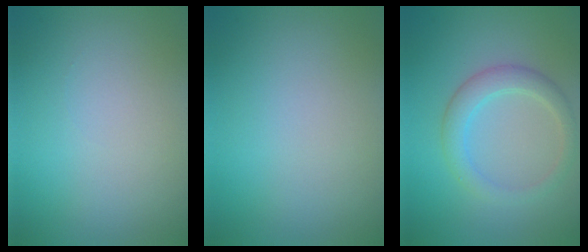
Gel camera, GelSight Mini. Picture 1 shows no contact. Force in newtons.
{"total": 0.0}
{"total": 2.9, "press": 2.9, "slide": 0.4}